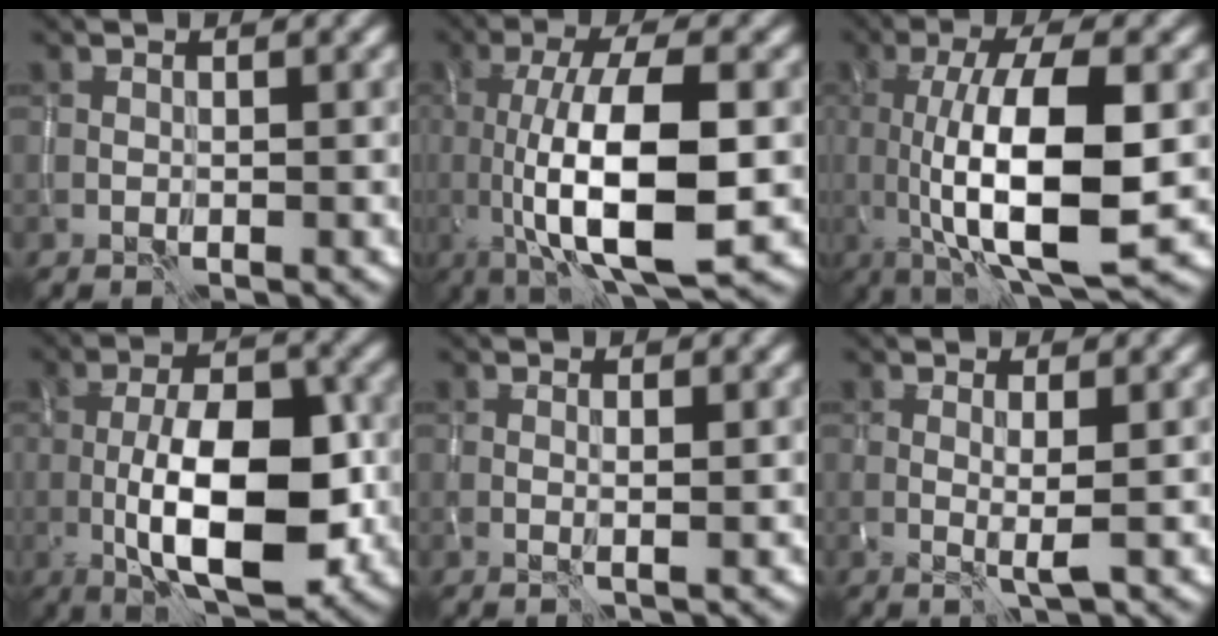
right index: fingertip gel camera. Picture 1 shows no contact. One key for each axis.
{"total": 10.7, "fx": -1.1, "fy": 3.4, "fz": 10.1, "tx": -0.171, "ty": -0.010, "tz": -0.016}
{"total": 10.8, "fx": -0.8, "fy": 3.3, "fz": 10.2, "tx": -0.169, "ty": -0.009, "tz": -0.010}
{"total": 10.6, "fx": -2.4, "fy": 4.3, "fz": 9.4, "tx": -0.159, "ty": 0.002, "tz": -0.039}
{"total": 0.7, "fx": 0.2, "fy": -0.1, "fz": 0.6, "tx": -0.012, "ty": -0.002, "tz": 0.002}
{"total": 1.5, "fx": 0.2, "fy": -0.1, "fz": 1.5, "tx": -0.030, "ty": -0.009, "tz": 0.002}